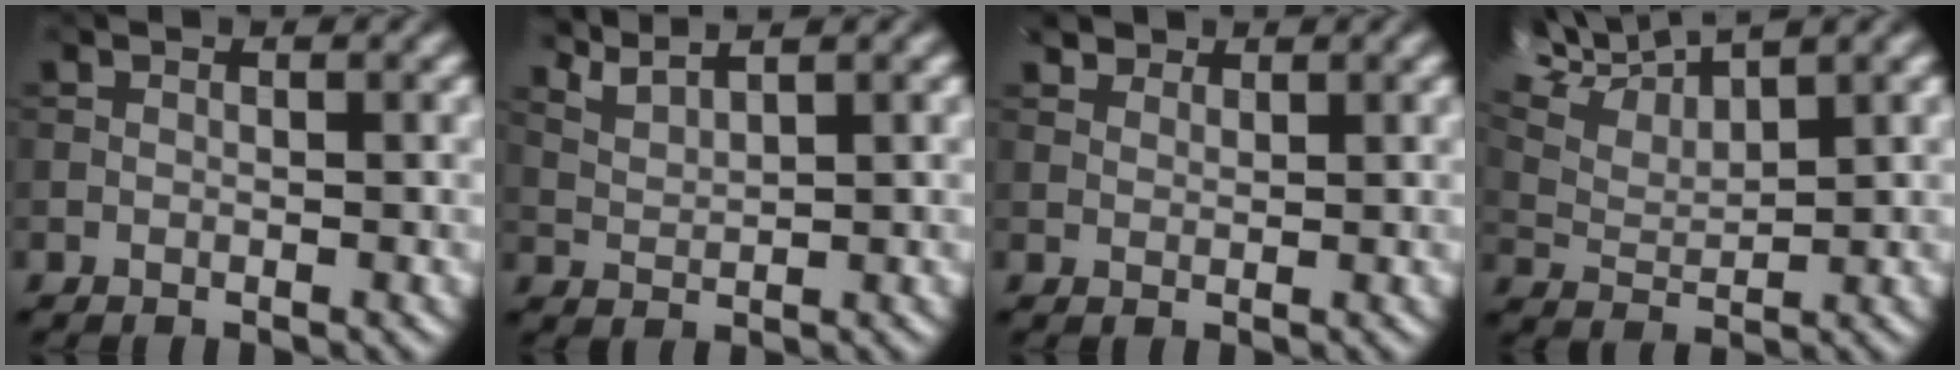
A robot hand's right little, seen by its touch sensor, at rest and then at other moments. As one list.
[{"total": 2.3, "force": [2.2, -0.4, 0.5], "torque": [-0.034, -0.001, 0.069]}, {"total": 1.2, "force": [0.8, -0.4, -0.8], "torque": [-0.010, -0.012, 0.051]}, {"total": 7.0, "force": [6.2, 1.2, 3.1], "torque": [-0.101, 0.012, 0.123]}]